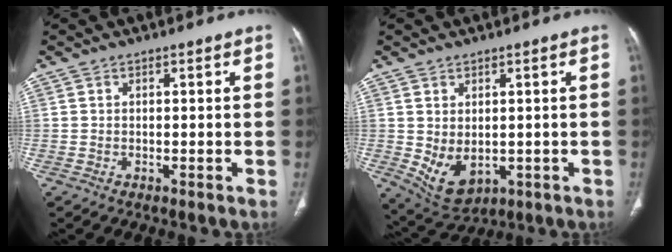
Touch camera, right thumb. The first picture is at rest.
{"total": 7.4, "force": [-0.7, 4.9, 5.6], "torque": [-0.087, -0.007, 0.014]}